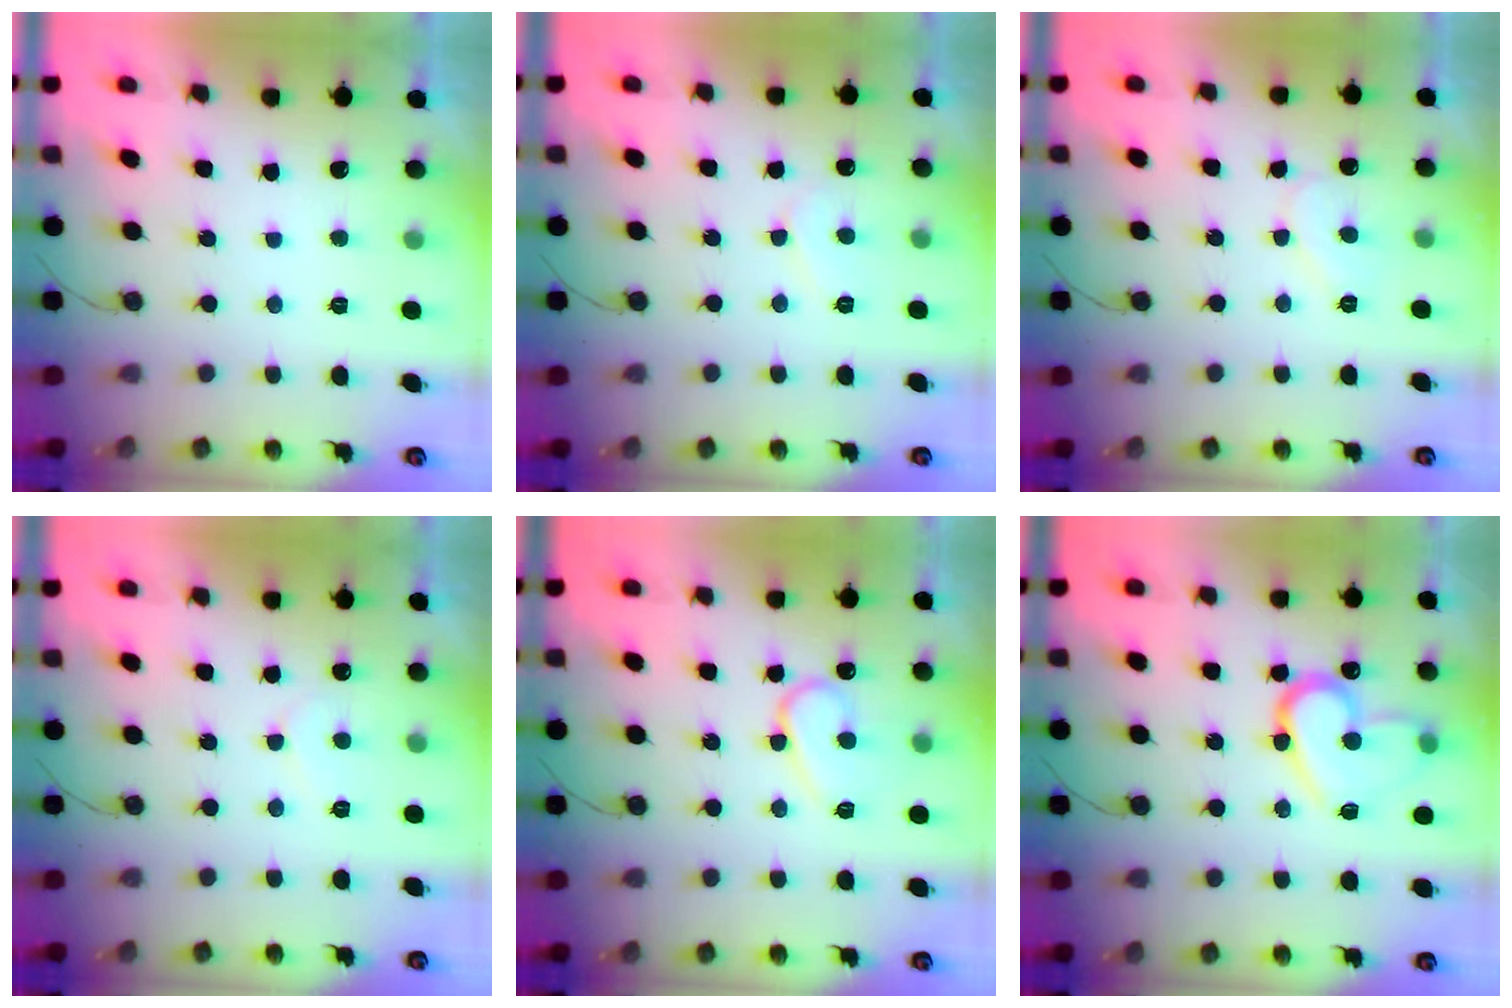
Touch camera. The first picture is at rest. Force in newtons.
{"total": 5.8, "press": 5.8, "slide": 0.4}
{"total": 6.3, "press": 6.3, "slide": 0.5}
{"total": 5.1, "press": 5.1, "slide": 0.3}
{"total": 10.8, "press": 10.8, "slide": 1.0}
{"total": 15.0, "press": 14.9, "slide": 1.4}